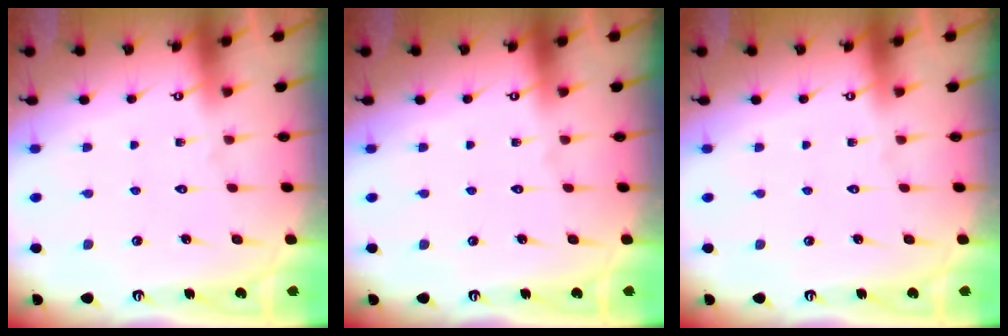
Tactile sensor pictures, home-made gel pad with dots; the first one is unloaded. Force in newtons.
{"total": 0.0}
{"total": 0.0}